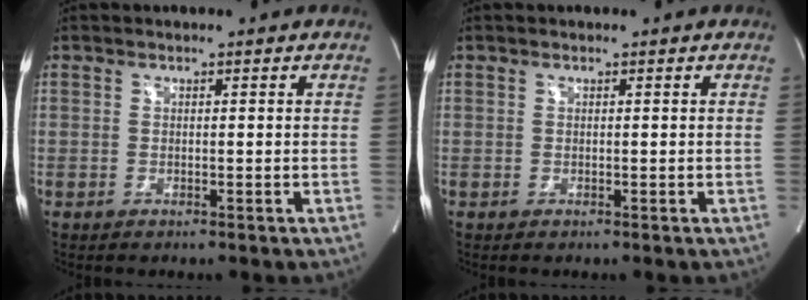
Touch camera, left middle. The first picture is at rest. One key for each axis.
{"total": 0.0}